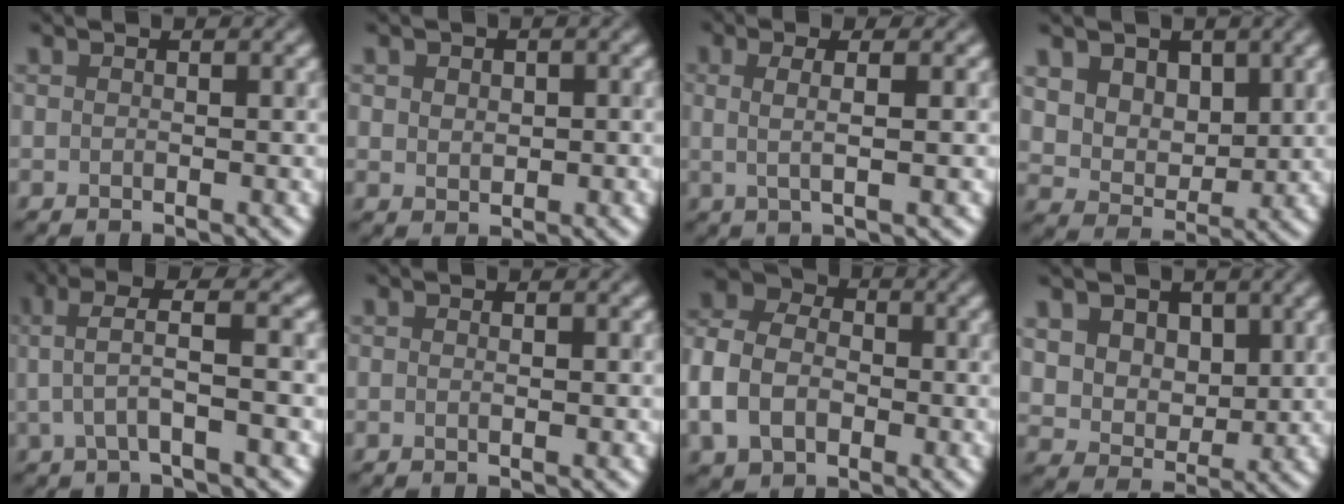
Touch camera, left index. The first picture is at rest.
{"total": 1.6, "force": [0.4, 1.3, 0.7], "torque": [-0.005, 0.010, 0.009]}
{"total": 2.5, "force": [0.2, 0.6, 2.4], "torque": [-0.044, -0.004, 0.002]}
{"total": 5.0, "force": [2.6, 3.7, 2.1], "torque": [-0.069, -0.013, 0.067]}
{"total": 3.5, "force": [0.7, 0.4, 3.4], "torque": [-0.067, 0.012, 0.021]}
{"total": 0.8, "force": [0.1, 0.4, 0.7], "torque": [0.002, -0.006, -0.007]}
{"total": 7.3, "force": [-2.2, 5.7, 4.1], "torque": [-0.115, 0.000, -0.052]}
{"total": 5.4, "force": [2.3, 4.2, 2.4], "torque": [-0.067, 0.001, 0.053]}